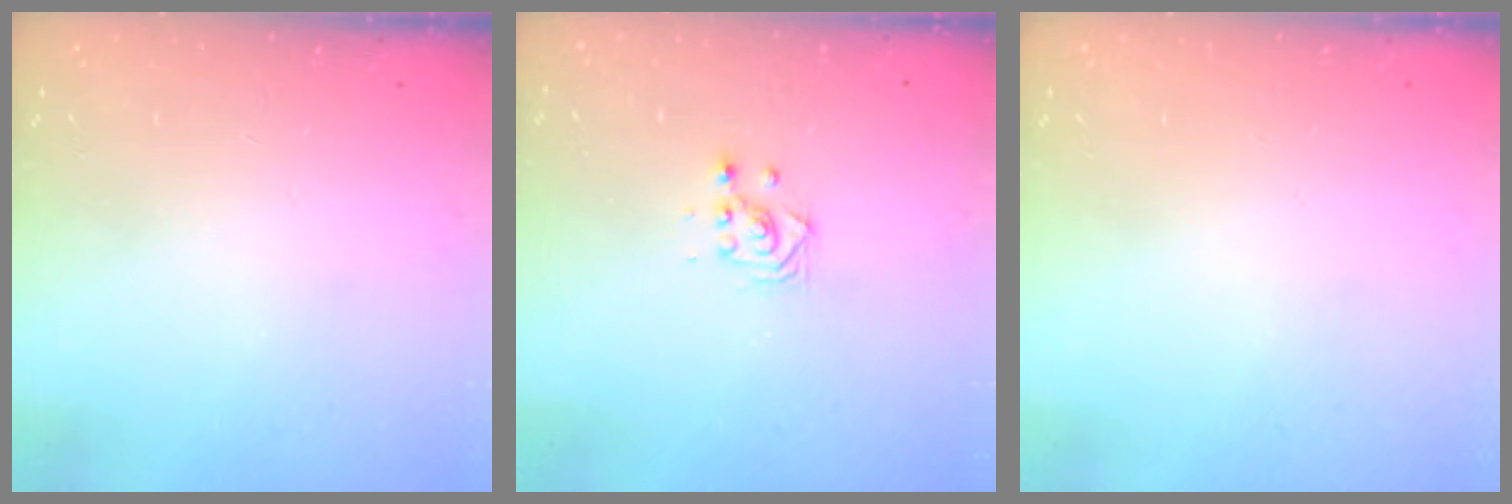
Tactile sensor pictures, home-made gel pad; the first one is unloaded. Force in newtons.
{"total": 2.9, "press": 2.9, "slide": 0.1}
{"total": 0.0}